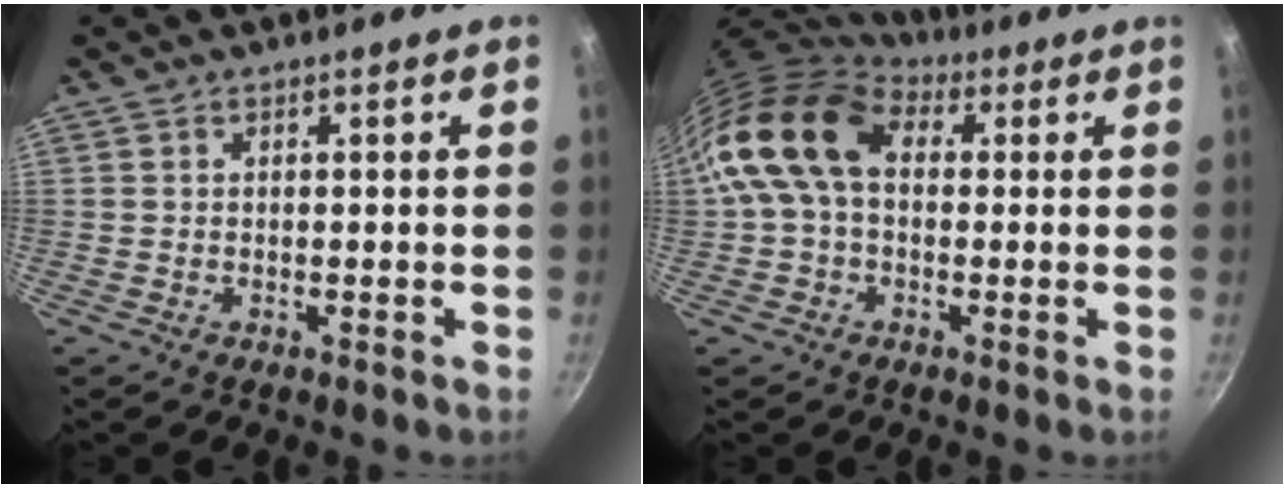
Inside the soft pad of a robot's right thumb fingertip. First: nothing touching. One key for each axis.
{"total": 14.0, "fx": 2.3, "fy": 9.6, "fz": 9.9, "tx": -0.159, "ty": 0.017, "tz": 0.022}